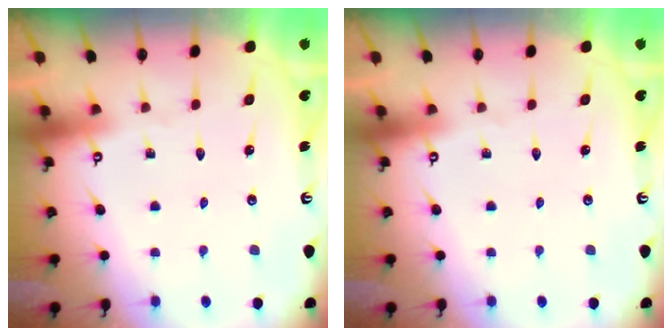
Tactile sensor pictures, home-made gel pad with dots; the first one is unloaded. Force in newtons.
{"total": 0.0}